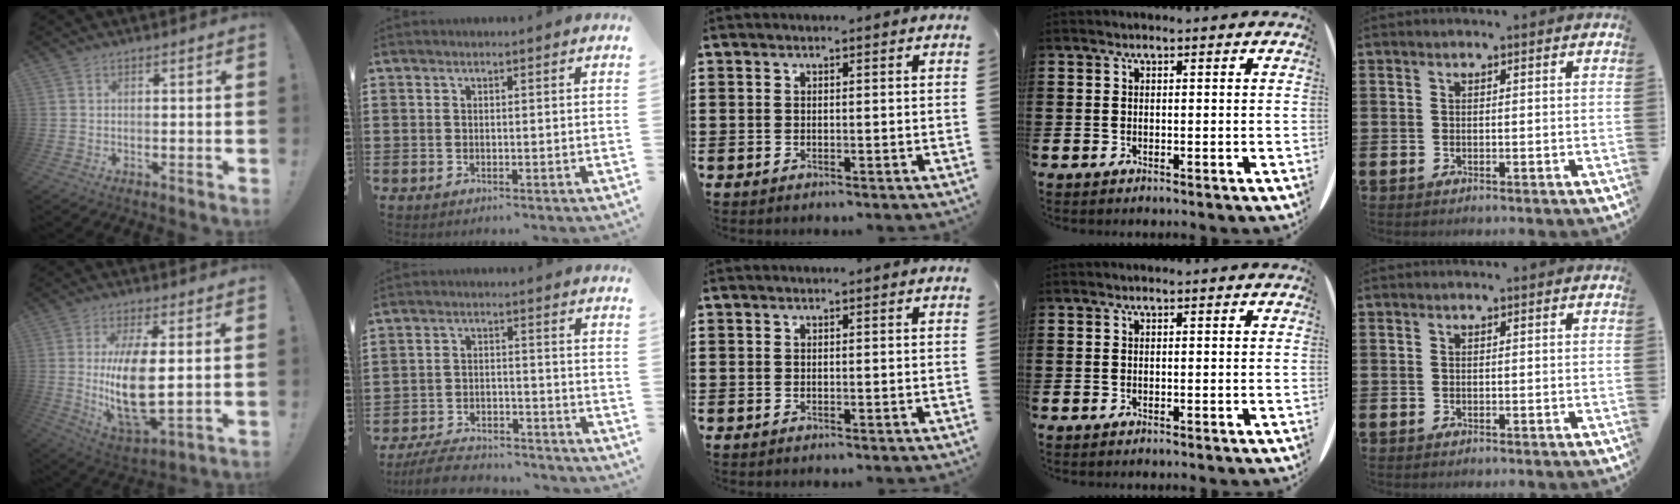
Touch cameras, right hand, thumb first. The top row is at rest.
{"thumb": {"total": 16.0, "force": [1.3, 6.7, 14.5], "torque": [-0.279, -0.025, 0.019]}, "index": {"total": 6.1, "force": [-5.8, 1.0, 1.7], "torque": [-0.034, 0.009, -0.113]}}